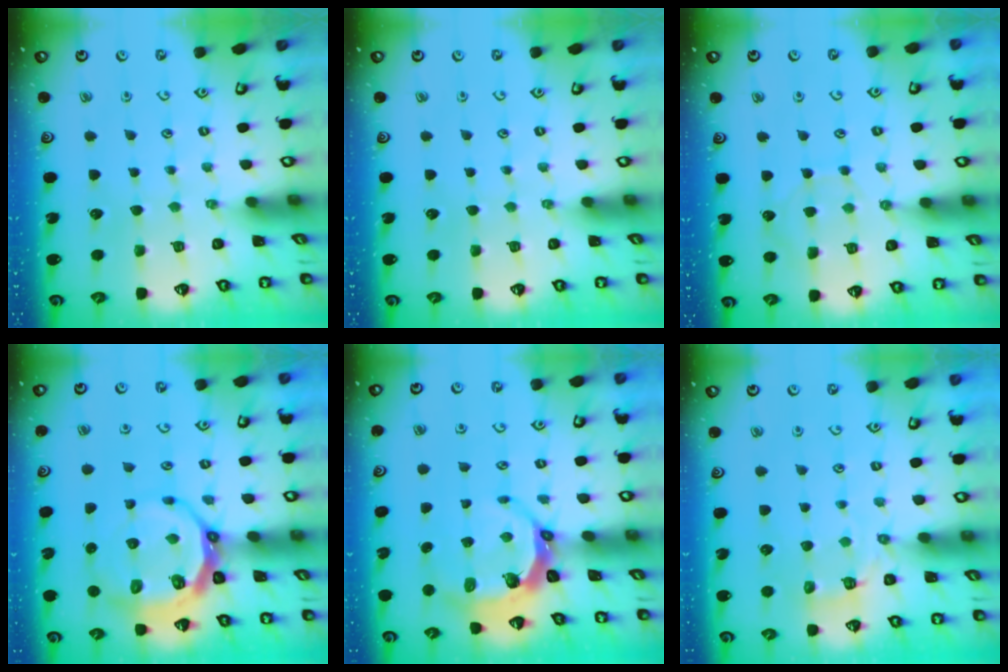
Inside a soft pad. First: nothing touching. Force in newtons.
{"total": 0.0}
{"total": 5.5, "press": 5.5, "slide": 0.7}
{"total": 10.7, "press": 10.0, "slide": 3.8}
{"total": 6.7, "press": 5.3, "slide": 4.2}
{"total": 3.6, "press": 2.8, "slide": 2.1}